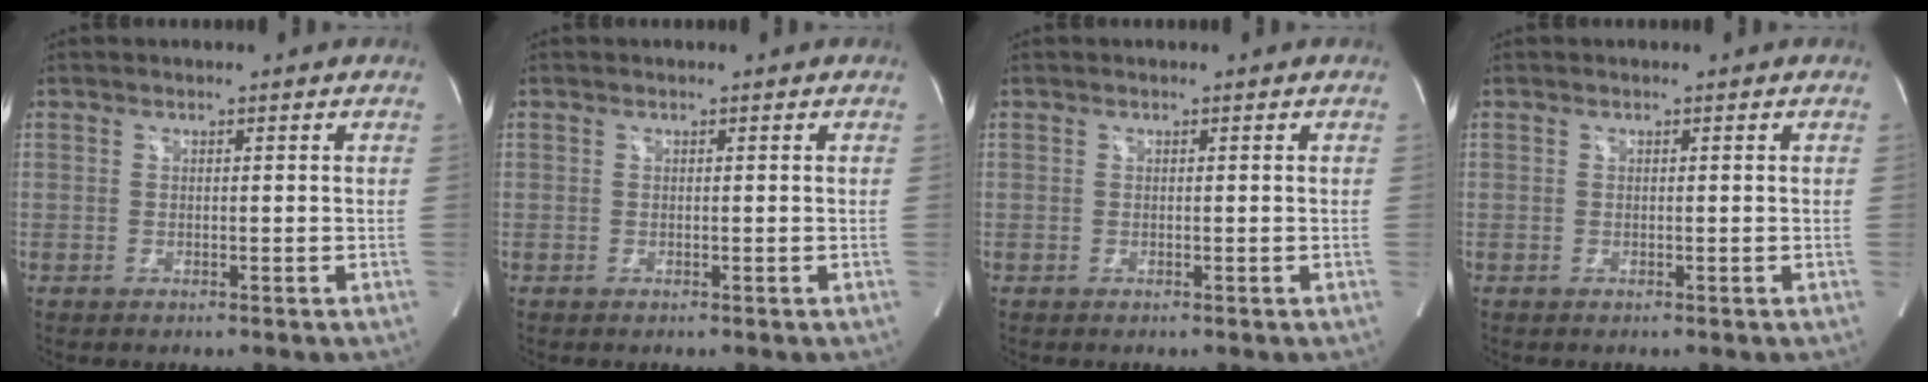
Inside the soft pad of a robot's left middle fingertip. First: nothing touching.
{"total": 0.0}
{"total": 0.0}
{"total": 0.0}